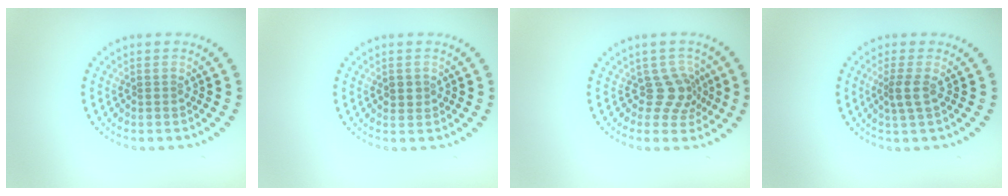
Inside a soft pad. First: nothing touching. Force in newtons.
{"total": 1.2, "press": 1.2, "slide": 0.3}
{"total": 2.8, "press": 2.0, "slide": 2.0}
{"total": 1.8, "press": 1.4, "slide": 1.1}